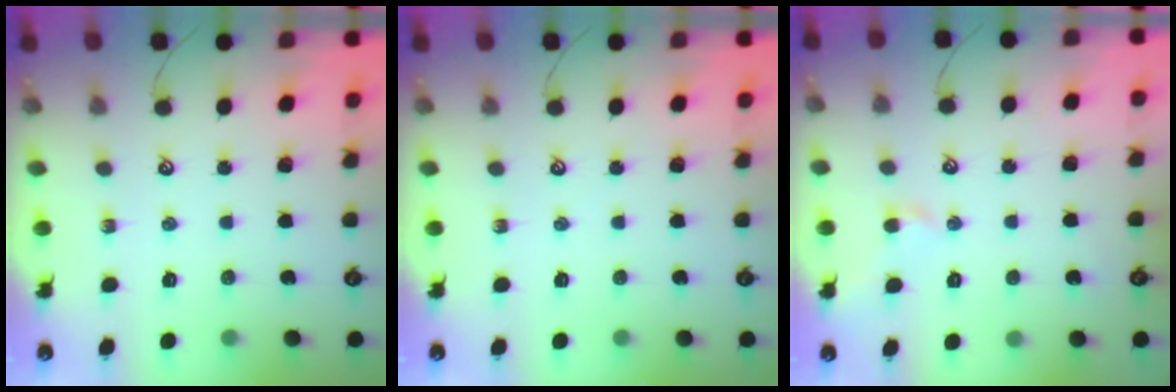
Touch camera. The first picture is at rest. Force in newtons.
{"total": 0.0}
{"total": 1.1, "press": 1.0, "slide": 0.1}